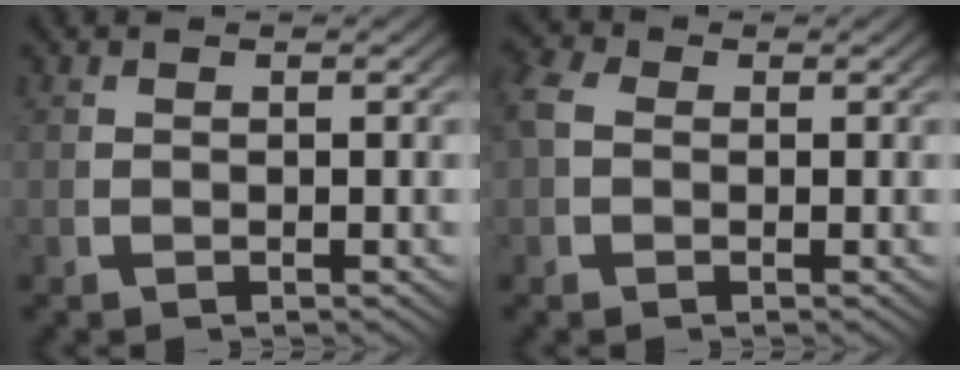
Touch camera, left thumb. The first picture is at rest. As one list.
[{"total": 2.1, "force": [0.4, 1.7, 1.2], "torque": [-0.038, -0.004, 0.007]}]